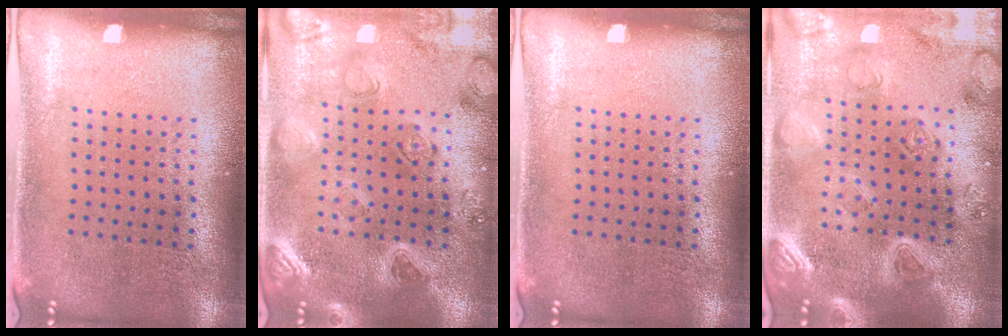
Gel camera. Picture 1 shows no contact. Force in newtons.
{"total": 2.2, "press": 2.2, "slide": 0.4}
{"total": 0.0}
{"total": 4.0, "press": 3.6, "slide": 1.7}